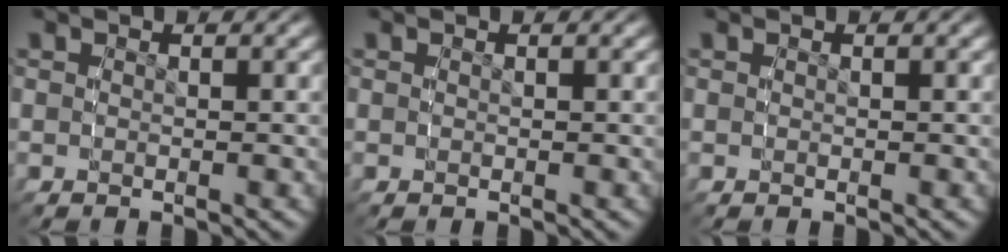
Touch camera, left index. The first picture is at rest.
{"total": 0.0}
{"total": 0.0}